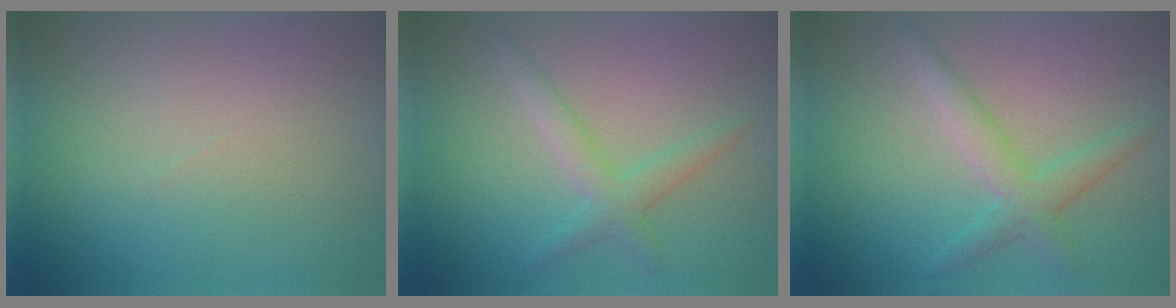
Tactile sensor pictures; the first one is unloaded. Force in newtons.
{"total": 2.2, "press": 2.2, "slide": 0.1}
{"total": 2.9, "press": 2.9, "slide": 0.1}